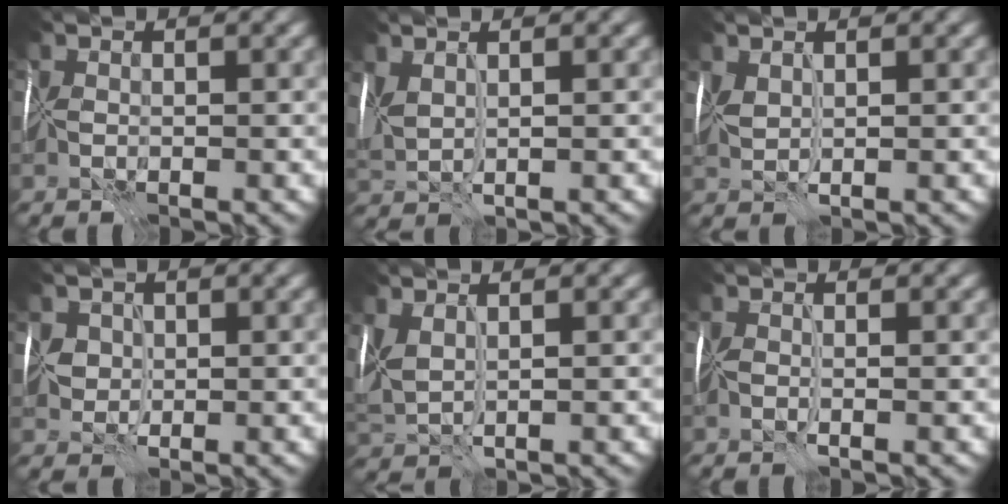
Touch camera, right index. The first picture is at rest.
{"total": 3.5, "force": [1.2, 1.6, 2.8], "torque": [-0.068, 0.004, 0.030]}
{"total": 2.0, "force": [0.9, 0.8, 1.6], "torque": [-0.037, 0.005, 0.020]}
{"total": 3.2, "force": [0.9, 2.6, 1.6], "torque": [-0.033, 0.010, 0.009]}
{"total": 3.7, "force": [1.2, 1.9, 3.0], "torque": [-0.079, 0.003, 0.030]}
{"total": 1.3, "force": [-0.1, 0.3, 1.3], "torque": [-0.025, -0.004, -0.006]}